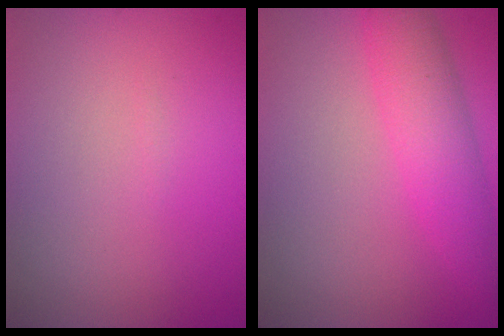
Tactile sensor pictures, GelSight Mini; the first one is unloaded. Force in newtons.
{"total": 4.0, "press": 4.0, "slide": 0.1}